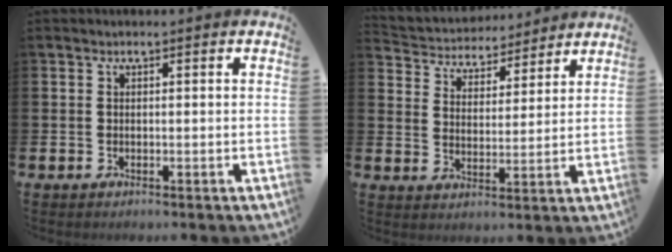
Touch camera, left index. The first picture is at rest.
{"total": 4.6, "force": [4.3, 1.7, -0.2], "torque": [-0.024, -0.035, 0.070]}